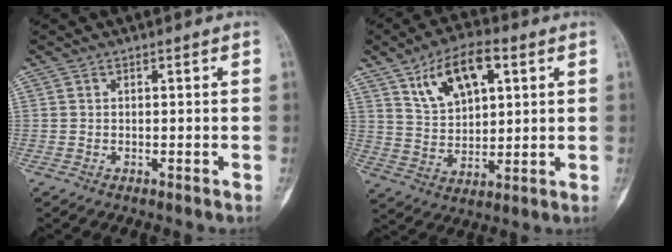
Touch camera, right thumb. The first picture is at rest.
{"total": 12.8, "force": [5.9, 6.6, 9.2], "torque": [-0.140, -0.010, 0.111]}